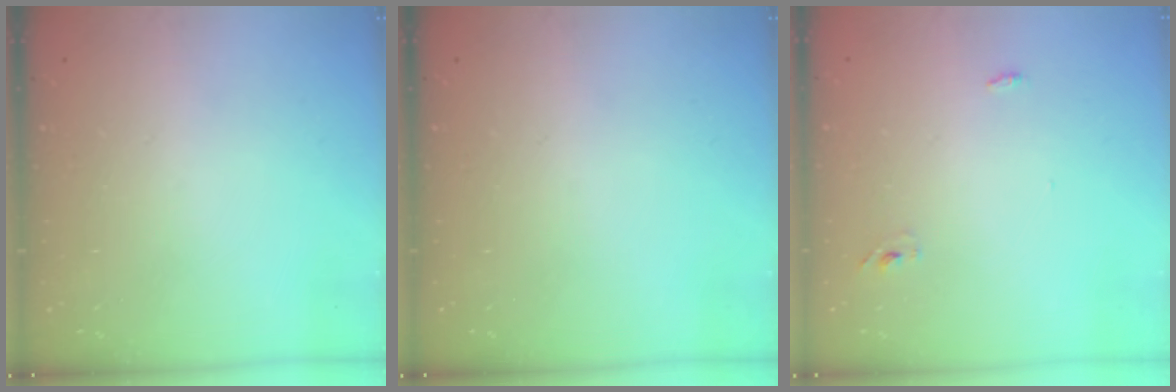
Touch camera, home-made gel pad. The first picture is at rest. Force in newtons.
{"total": 0.0}
{"total": 3.0, "press": 2.8, "slide": 1.1}